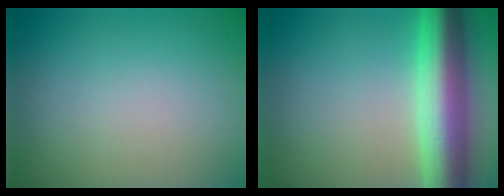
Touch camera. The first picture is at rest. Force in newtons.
{"total": 9.8, "press": 9.8, "slide": 0.1}